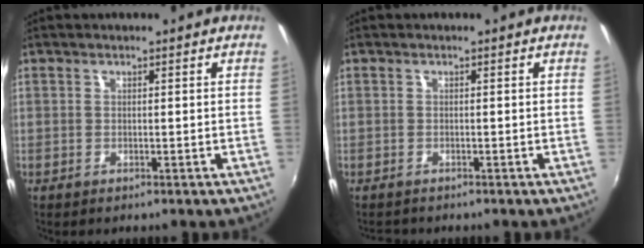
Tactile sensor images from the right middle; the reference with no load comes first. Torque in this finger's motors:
{"motor_torque": [-0.33, 0.01, -0.11, -0.01]}